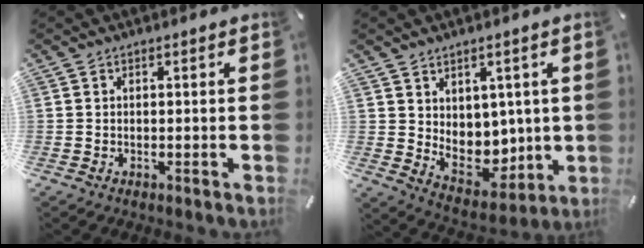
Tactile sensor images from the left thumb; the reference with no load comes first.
{"total": 7.8, "force": [3.1, 6.7, 2.5], "torque": [-0.024, -0.047, 0.070]}